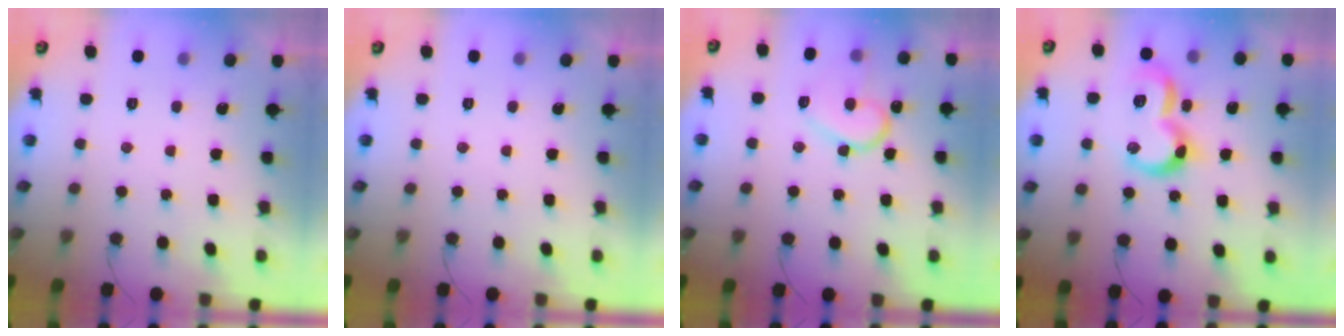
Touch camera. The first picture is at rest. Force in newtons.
{"total": 0.0}
{"total": 13.1, "press": 13.1, "slide": 1.1}
{"total": 13.8, "press": 13.7, "slide": 1.2}